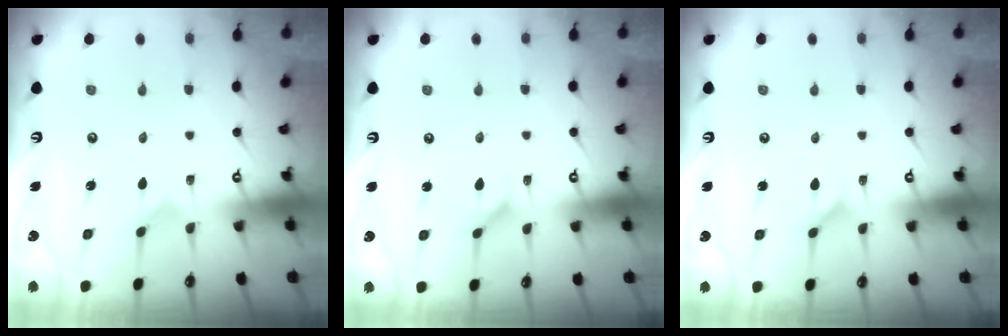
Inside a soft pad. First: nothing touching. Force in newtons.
{"total": 2.8, "press": 2.8, "slide": 0.3}
{"total": 2.1, "press": 2.1, "slide": 0.2}